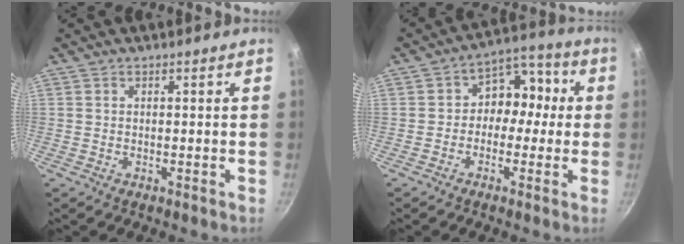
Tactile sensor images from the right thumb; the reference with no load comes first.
{"total": 9.1, "force": [-0.5, 7.3, 5.4], "torque": [-0.019, 0.038, -0.030]}